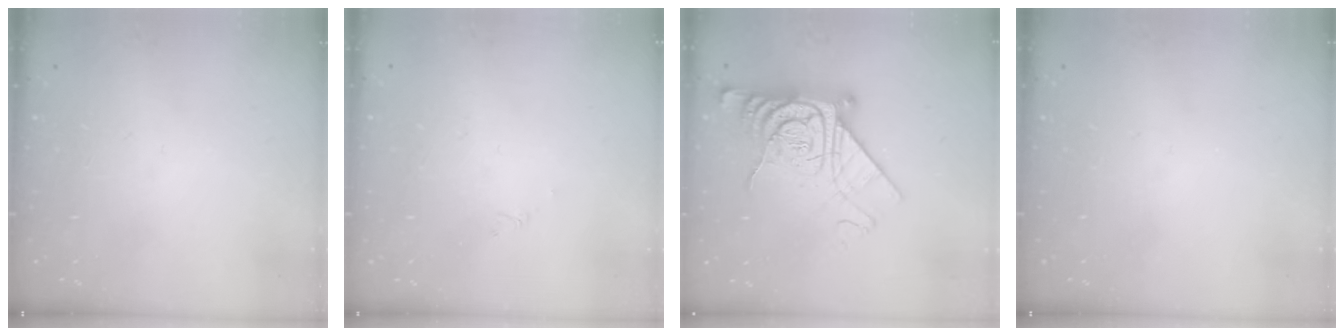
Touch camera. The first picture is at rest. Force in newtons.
{"total": 1.6, "press": 1.5, "slide": 0.3}
{"total": 17.5, "press": 17.3, "slide": 2.1}
{"total": 0.0}